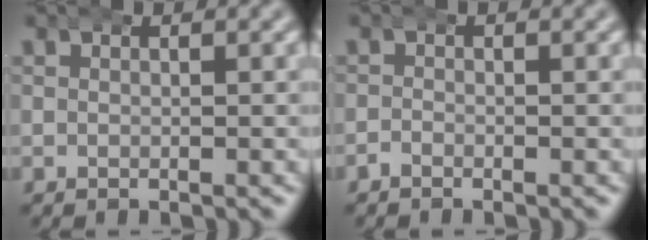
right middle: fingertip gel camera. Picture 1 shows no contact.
{"total": 0.8, "force": [-0.8, 0.2, 0.0], "torque": [-0.002, -0.002, -0.017]}